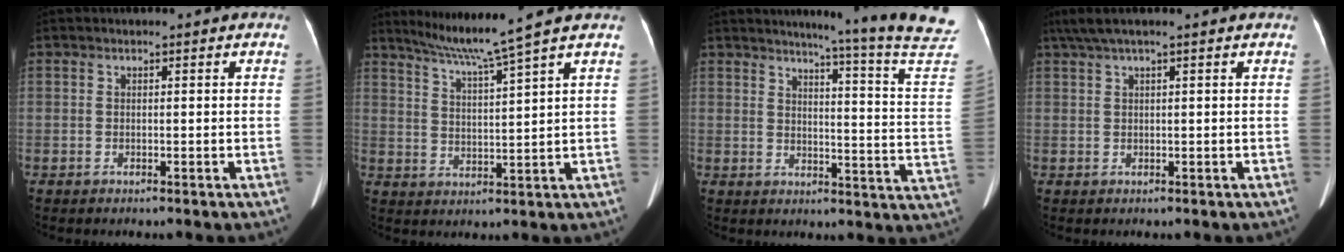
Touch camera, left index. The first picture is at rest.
{"total": 7.9, "force": [6.5, -2.5, 3.8], "torque": [-0.066, -0.005, 0.117]}
{"total": 19.2, "force": [17.4, -3.4, 7.6], "torque": [-0.110, -0.126, 0.190]}
{"total": 4.4, "force": [3.3, -0.3, 2.9], "torque": [-0.059, 0.038, 0.063]}